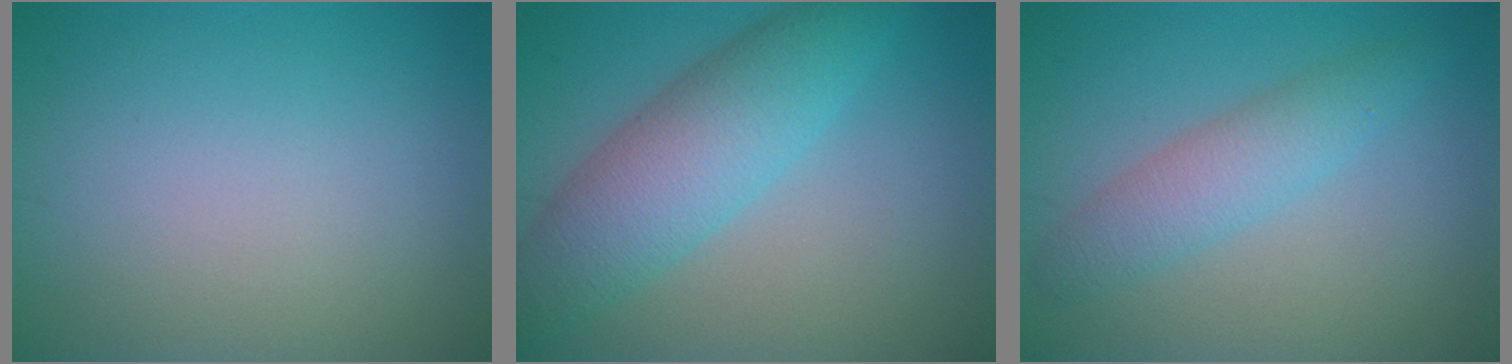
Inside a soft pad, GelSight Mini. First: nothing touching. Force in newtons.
{"total": 6.5, "press": 6.5, "slide": 0.1}
{"total": 3.3, "press": 3.3, "slide": 0.1}